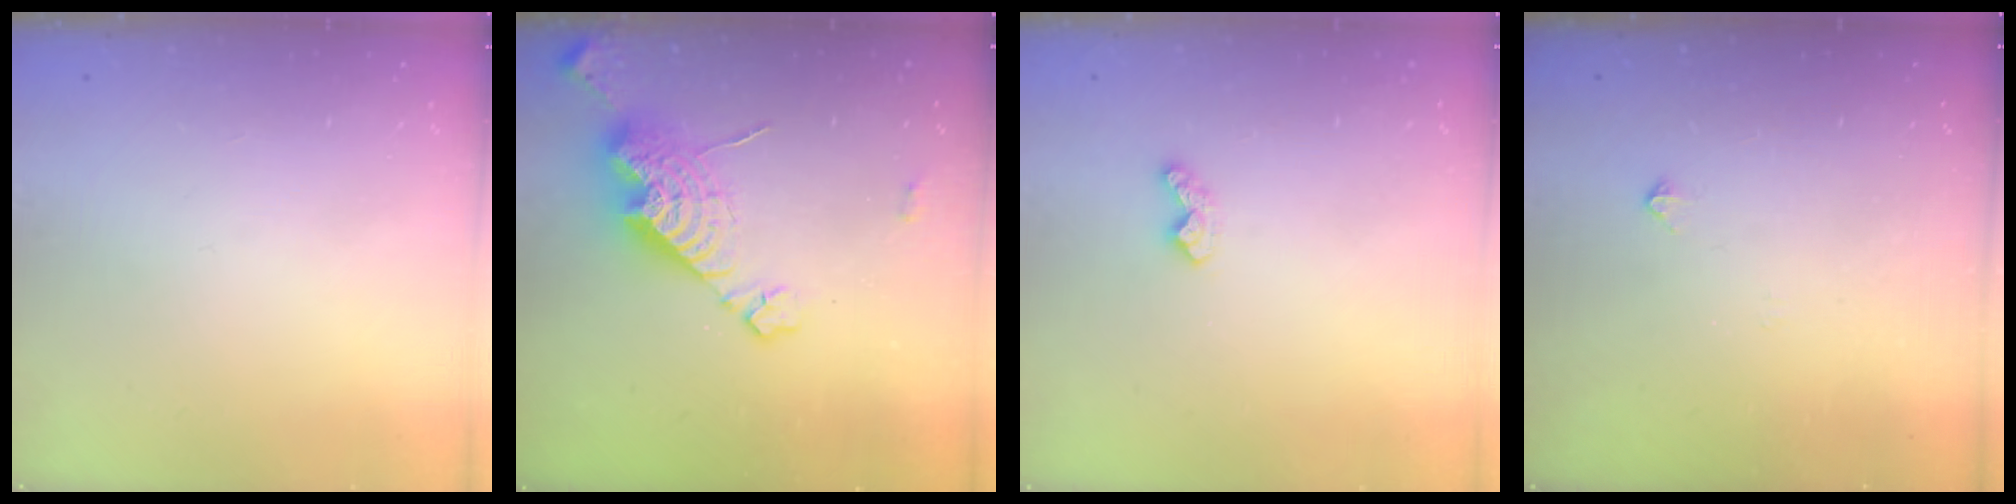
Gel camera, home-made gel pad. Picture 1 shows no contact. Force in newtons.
{"total": 14.3, "press": 14.3, "slide": 1.3}
{"total": 4.6, "press": 4.6, "slide": 0.5}
{"total": 2.4, "press": 2.4, "slide": 0.5}